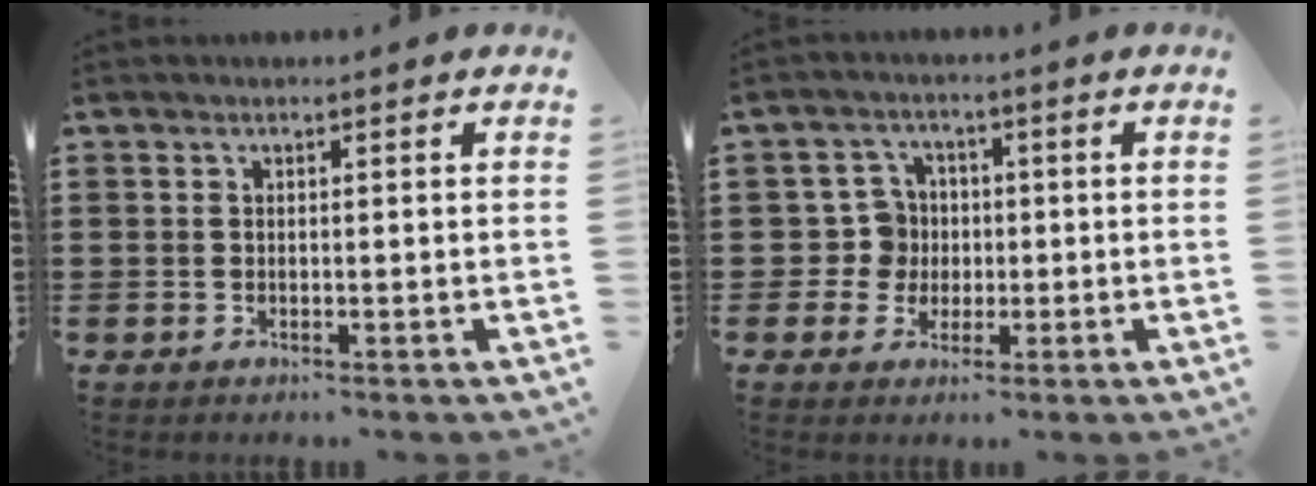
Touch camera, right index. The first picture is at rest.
{"total": 5.1, "force": [-0.2, 4.8, 1.6], "torque": [-0.050, 0.014, -0.002]}